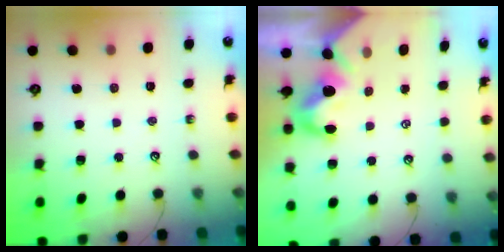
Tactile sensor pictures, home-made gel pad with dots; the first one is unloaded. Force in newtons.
{"total": 2.4, "press": 2.3, "slide": 0.7}